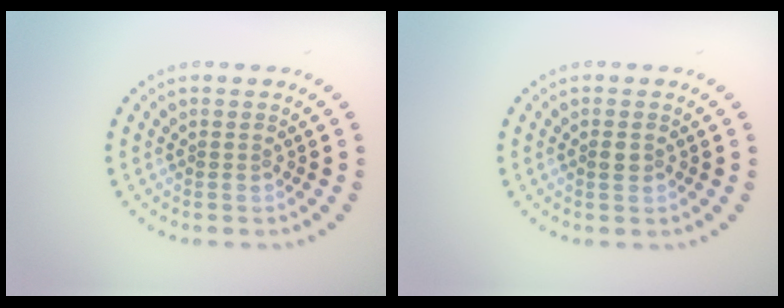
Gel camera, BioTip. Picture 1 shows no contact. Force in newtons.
{"total": 0.9, "press": 0.9, "slide": 0.2}